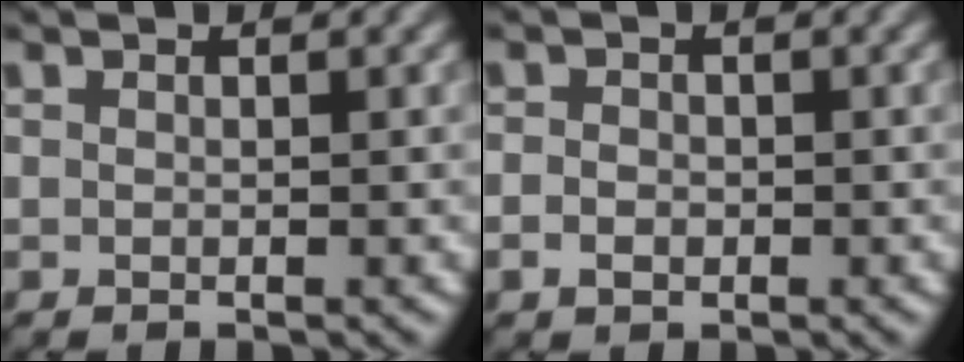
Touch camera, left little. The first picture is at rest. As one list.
[{"total": 1.6, "force": [-0.4, 1.3, 0.8], "torque": [-0.005, 0.005, -0.011]}]